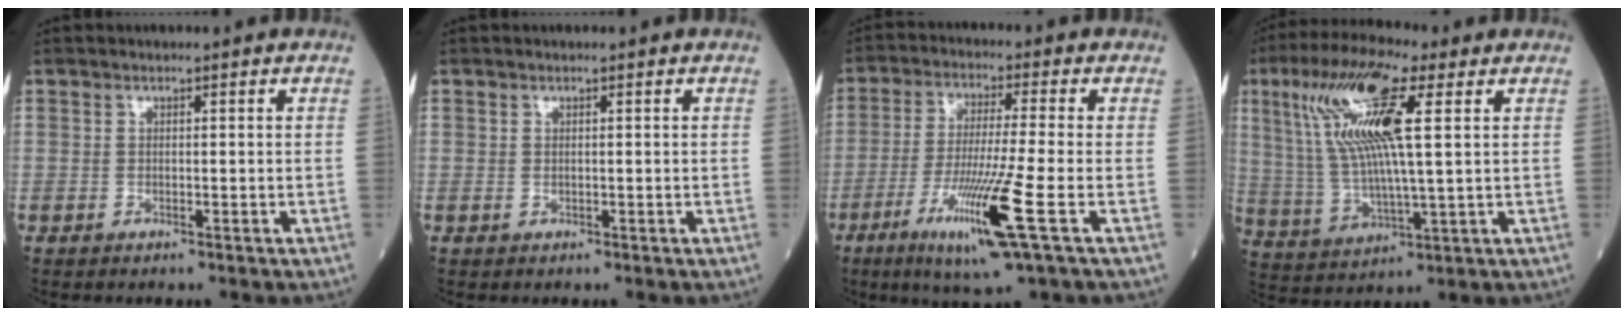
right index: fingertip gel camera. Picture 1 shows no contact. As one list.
[{"total": 0.0}, {"total": 12.6, "force": [-5.1, -0.8, 11.5], "torque": [-0.229, -0.033, -0.095]}, {"total": 16.0, "force": [5.6, 2.5, 14.8], "torque": [-0.312, 0.018, 0.103]}]